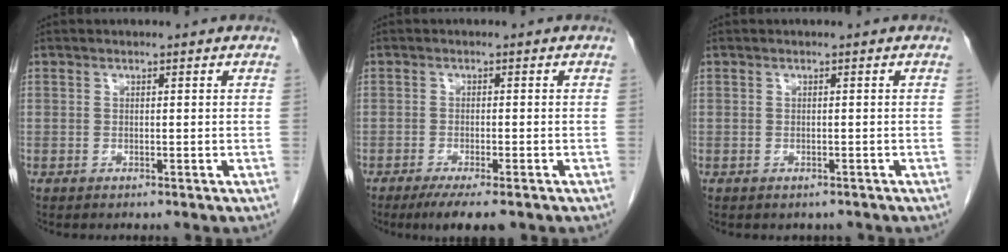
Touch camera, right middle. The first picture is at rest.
{"total": 6.1, "force": [-4.4, 0.9, 4.2], "torque": [-0.058, -0.015, -0.063]}
{"total": 0.8, "force": [-0.6, 0.4, 0.1], "torque": [-0.007, -0.001, -0.008]}